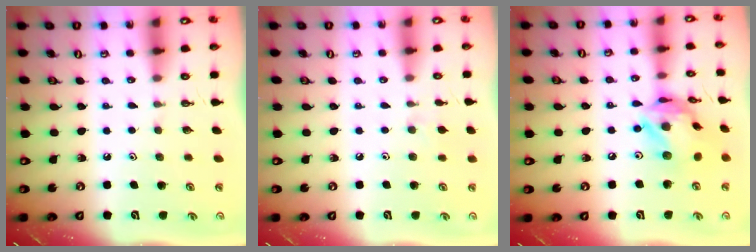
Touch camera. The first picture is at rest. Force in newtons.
{"total": 6.1, "press": 6.1, "slide": 0.8}
{"total": 16.4, "press": 16.3, "slide": 1.7}